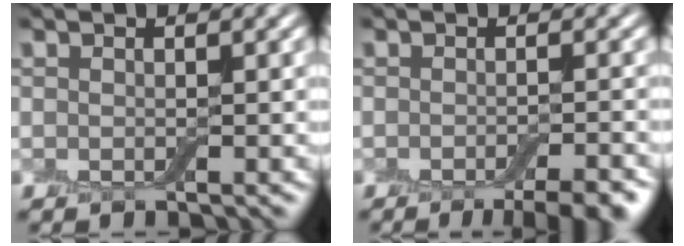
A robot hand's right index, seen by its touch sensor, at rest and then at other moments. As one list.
[{"total": 4.9, "force": [-3.2, 1.3, 3.5], "torque": [-0.034, 0.002, -0.038]}]